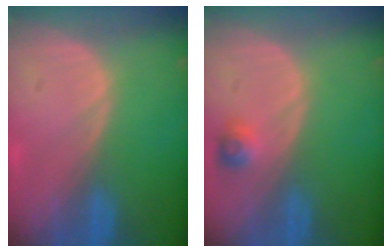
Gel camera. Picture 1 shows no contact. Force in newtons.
{"total": 2.4, "press": 2.2, "slide": 0.9}